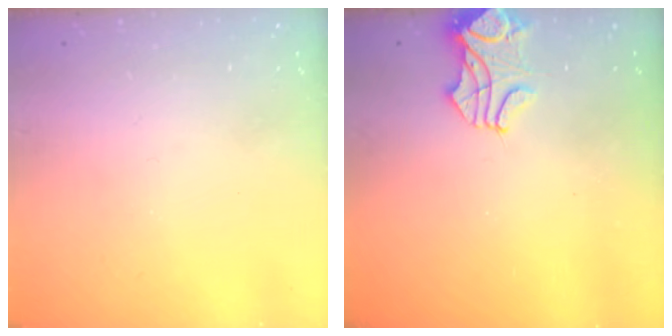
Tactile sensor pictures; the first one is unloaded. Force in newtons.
{"total": 1.2, "press": 1.2, "slide": 0.3}